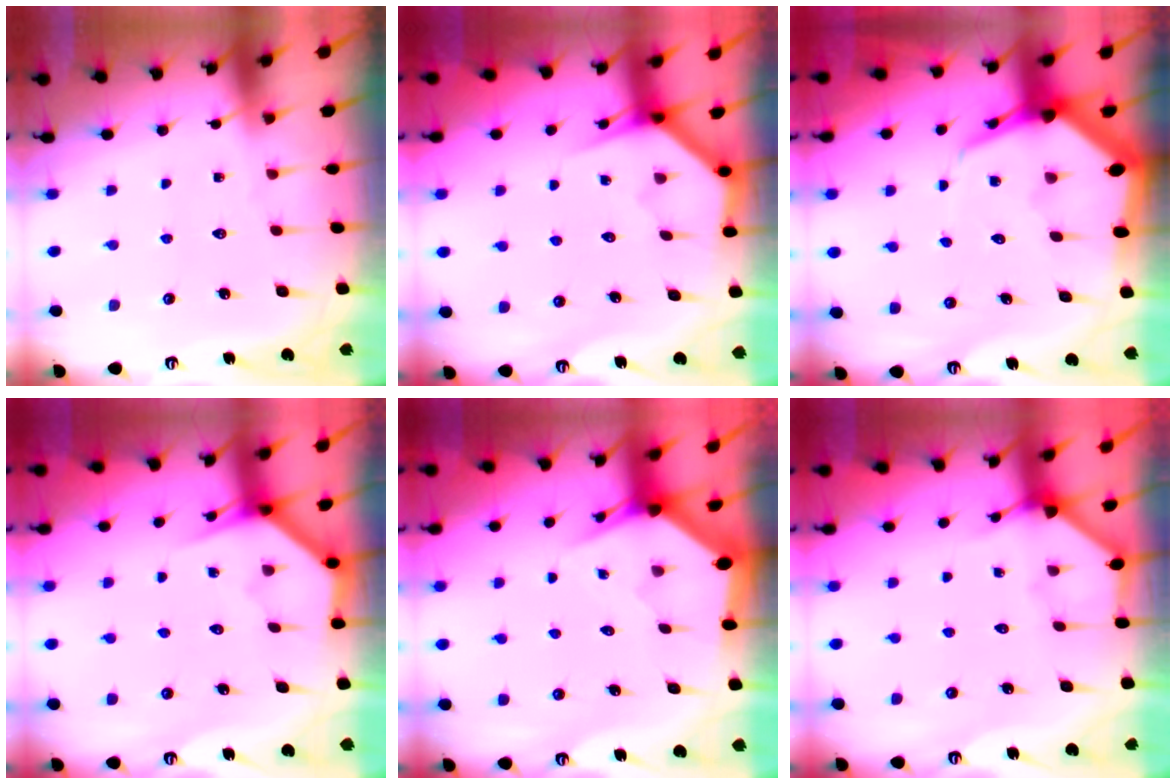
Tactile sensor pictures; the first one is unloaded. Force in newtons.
{"total": 4.0, "press": 3.9, "slide": 0.2}
{"total": 7.2, "press": 7.1, "slide": 0.8}
{"total": 3.8, "press": 3.8, "slide": 0.2}
{"total": 3.4, "press": 3.3, "slide": 0.3}
{"total": 3.4, "press": 3.4, "slide": 0.4}